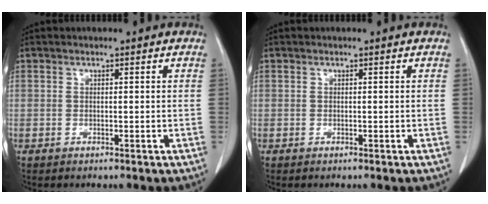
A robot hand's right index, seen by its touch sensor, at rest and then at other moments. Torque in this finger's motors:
{"motor_torque": [-0.01, 0.00, 0.00, 0.00]}